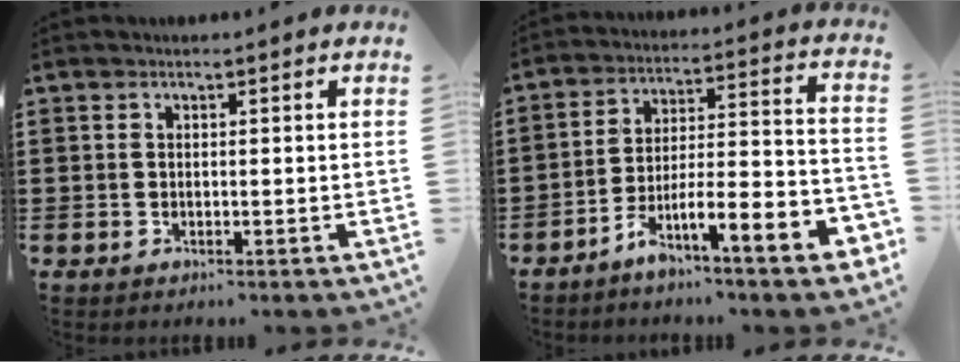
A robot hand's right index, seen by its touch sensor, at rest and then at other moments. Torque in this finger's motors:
{"motor_torque": [0.38, -0.27, 0.31, 0.08]}